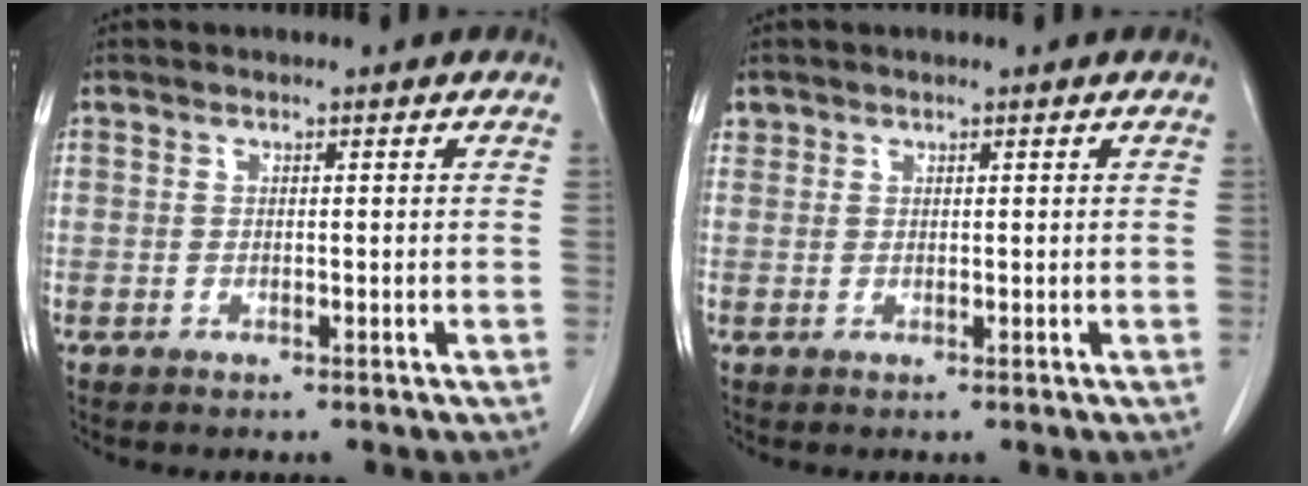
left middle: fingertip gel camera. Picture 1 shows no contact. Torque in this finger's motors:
{"motor_torque": [-0.01, 0.01, 0.01, -0.01]}